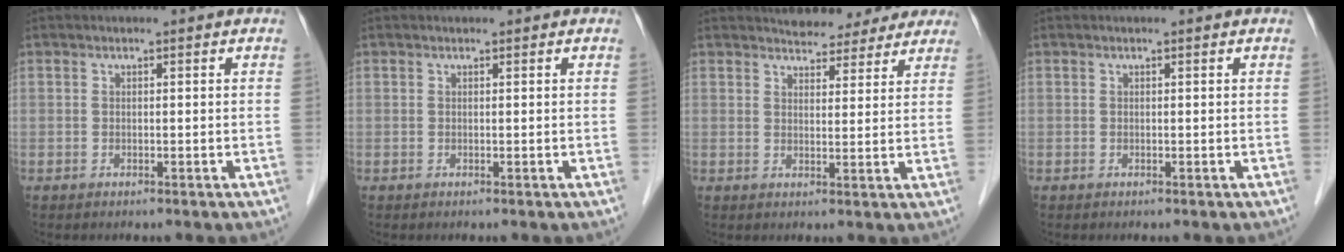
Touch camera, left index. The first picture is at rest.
{"total": 0.0}
{"total": 10.1, "force": [9.2, 3.4, 2.4], "torque": [-0.014, 0.010, 0.104]}
{"total": 0.0}